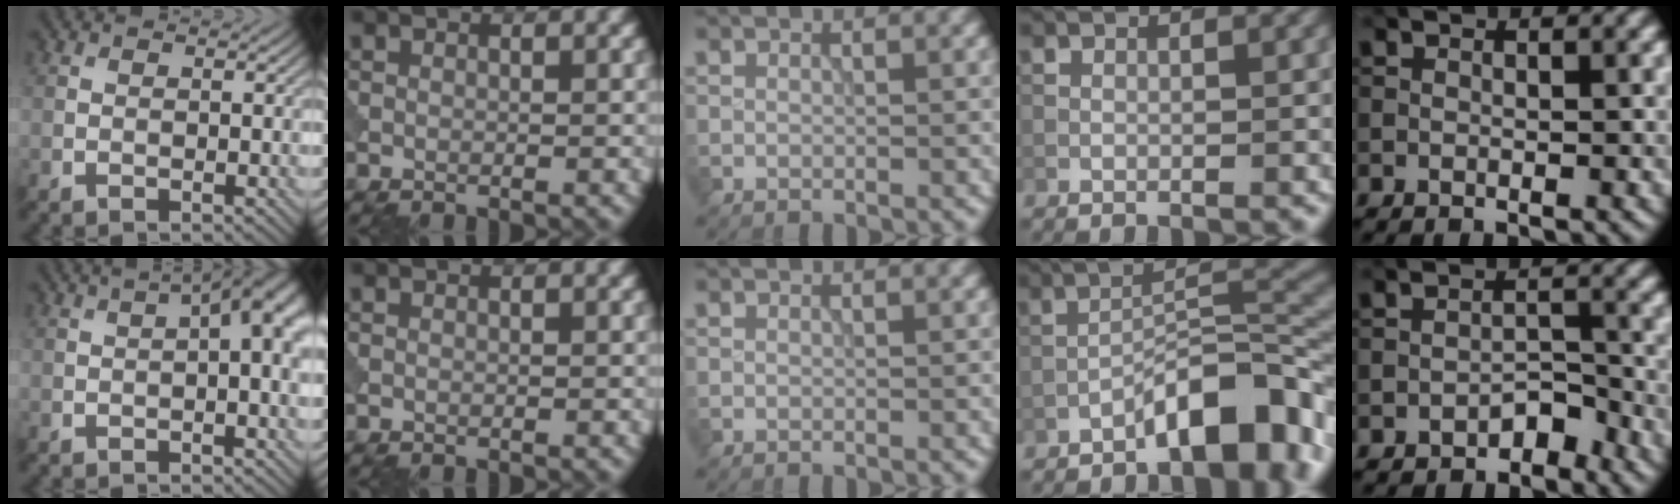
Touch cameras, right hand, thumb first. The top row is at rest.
{"thumb": {"total": 7.1, "force": [1.6, 2.6, 6.4], "torque": [-0.092, 0.012, 0.024]}, "ring": {"total": 8.0, "force": [-4.8, 2.4, 5.9], "torque": [-0.081, 0.023, -0.080]}, "little": {"total": 2.1, "force": [-1.7, 1.0, 0.9], "torque": [-0.009, 0.011, -0.028]}}